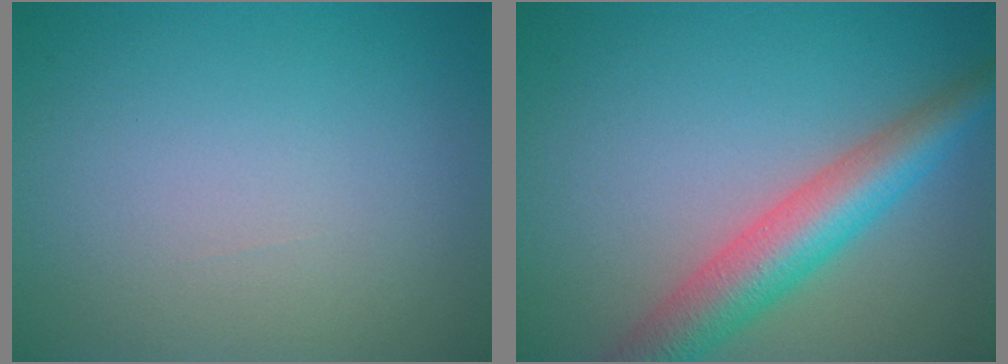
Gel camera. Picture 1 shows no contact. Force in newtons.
{"total": 6.1, "press": 6.1, "slide": 0.2}